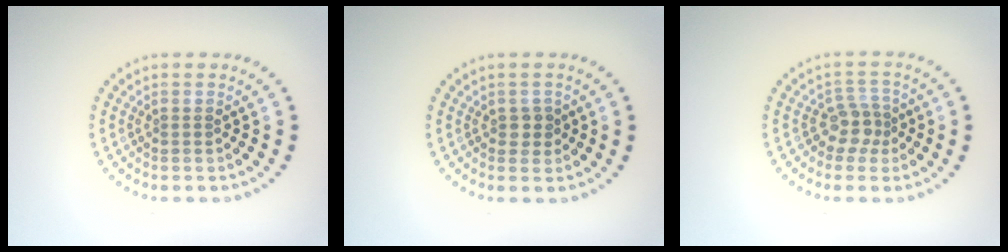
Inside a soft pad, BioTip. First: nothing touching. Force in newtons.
{"total": 1.3, "press": 1.2, "slide": 0.4}
{"total": 2.5, "press": 2.0, "slide": 1.6}